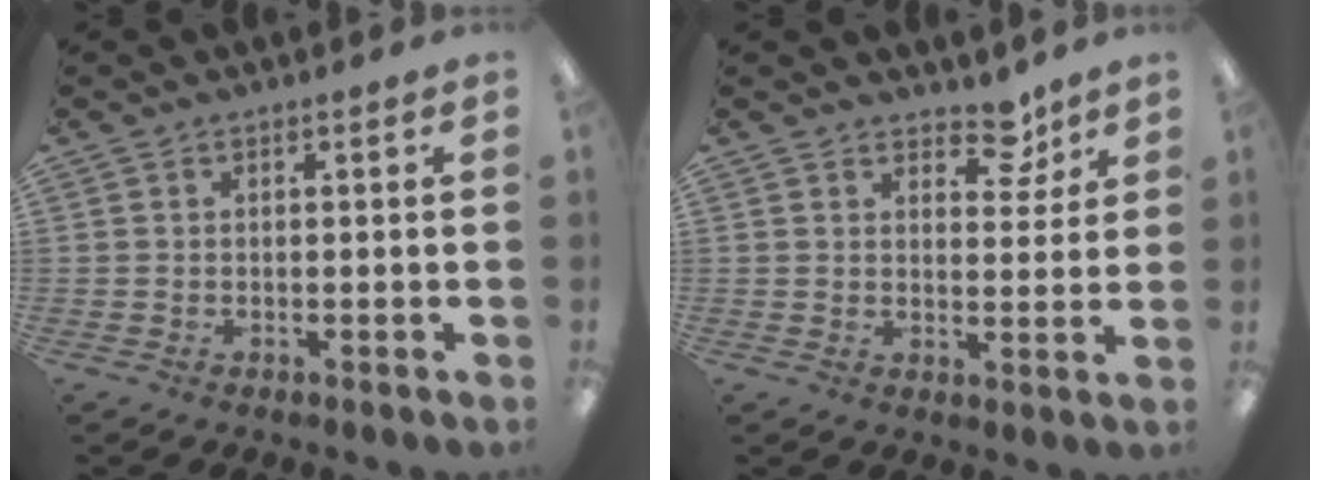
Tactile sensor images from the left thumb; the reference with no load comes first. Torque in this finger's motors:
{"motor_torque": [0.15, 0.17, -0.63, -0.03, 0.02]}